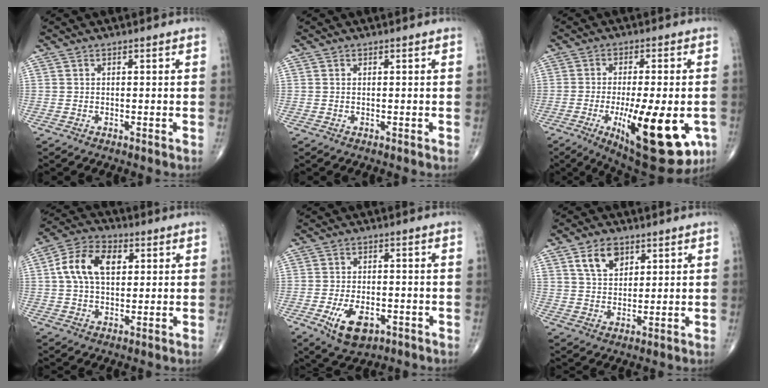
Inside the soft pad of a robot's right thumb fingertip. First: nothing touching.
{"total": 0.0}
{"total": 20.6, "force": [-6.3, 6.8, 18.4], "torque": [-0.241, -0.015, -0.074]}
{"total": 11.3, "force": [2.5, 7.1, 8.4], "torque": [-0.147, 0.016, 0.040]}
{"total": 8.3, "force": [-3.3, 4.6, 6.1], "torque": [-0.096, 0.005, -0.048]}
{"total": 7.1, "force": [3.6, 4.6, 4.1], "torque": [-0.053, -0.018, 0.068]}